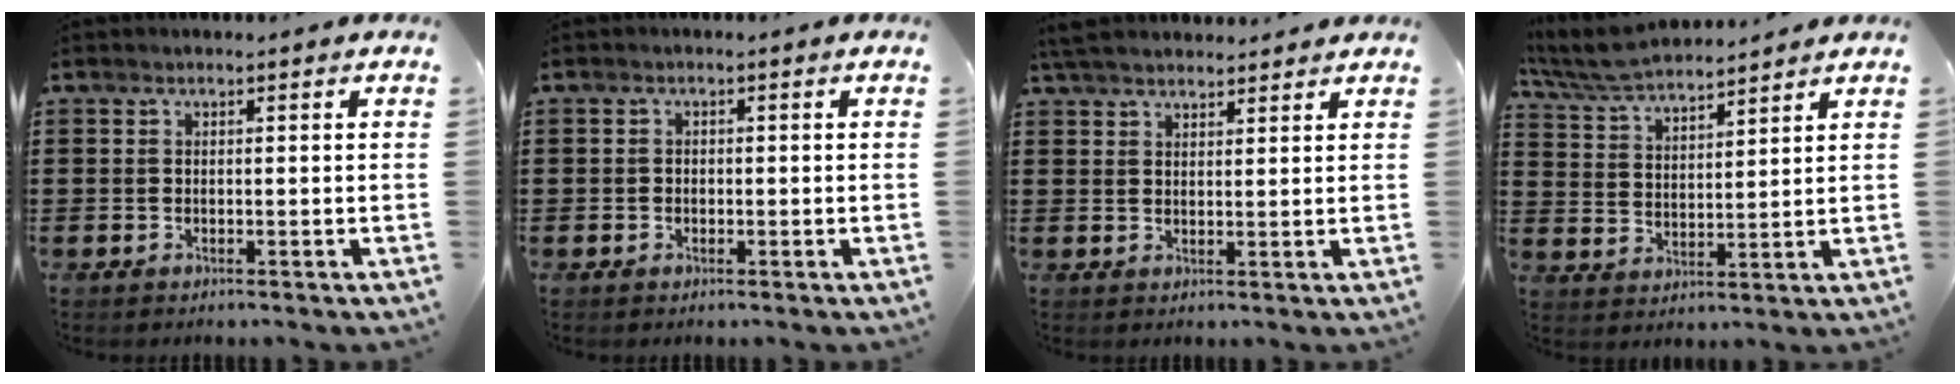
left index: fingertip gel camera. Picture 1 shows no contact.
{"total": 0.8, "force": [-0.3, 0.7, 0.2], "torque": [-0.007, 0.002, -0.007]}
{"total": 3.9, "force": [3.7, 0.8, 1.2], "torque": [-0.034, -0.001, 0.070]}
{"total": 6.7, "force": [6.3, 0.8, 2.2], "torque": [-0.067, -0.022, 0.114]}